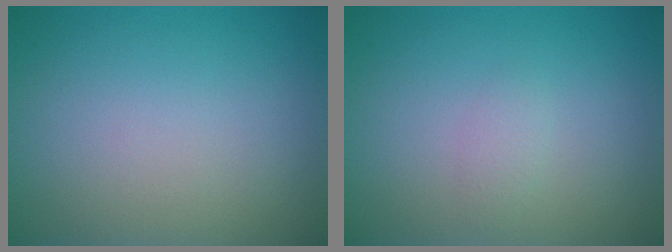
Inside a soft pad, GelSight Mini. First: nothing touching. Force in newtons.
{"total": 0.8, "press": 0.8, "slide": 0.0}